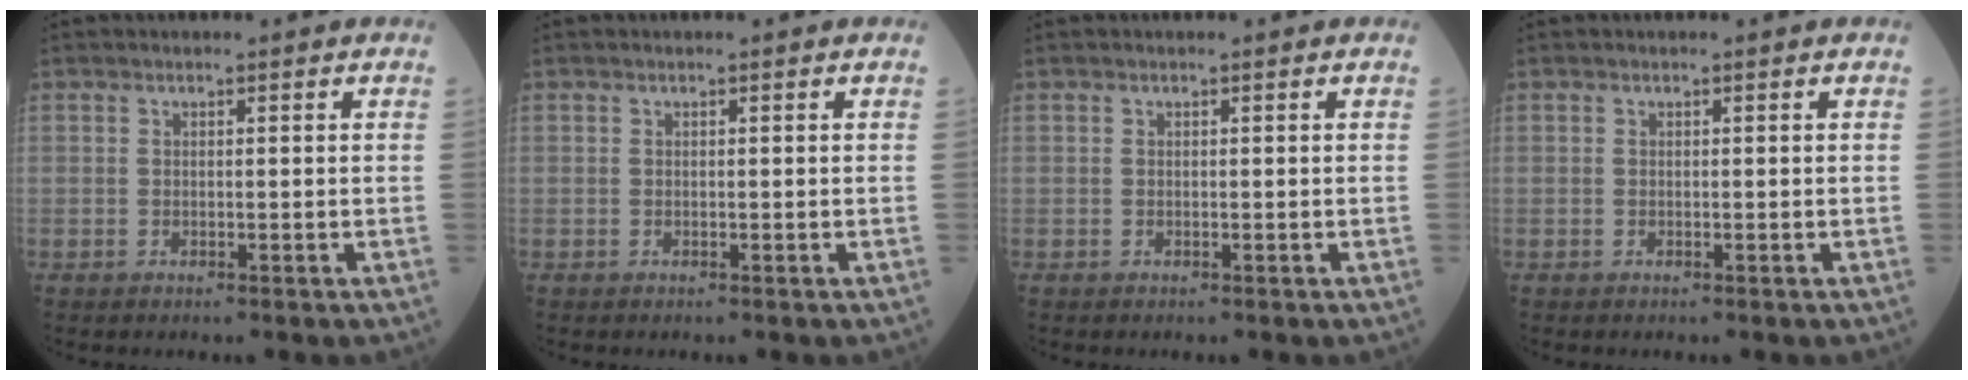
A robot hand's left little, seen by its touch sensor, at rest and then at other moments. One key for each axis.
{"total": 0.0}
{"total": 0.0}
{"total": 0.0}